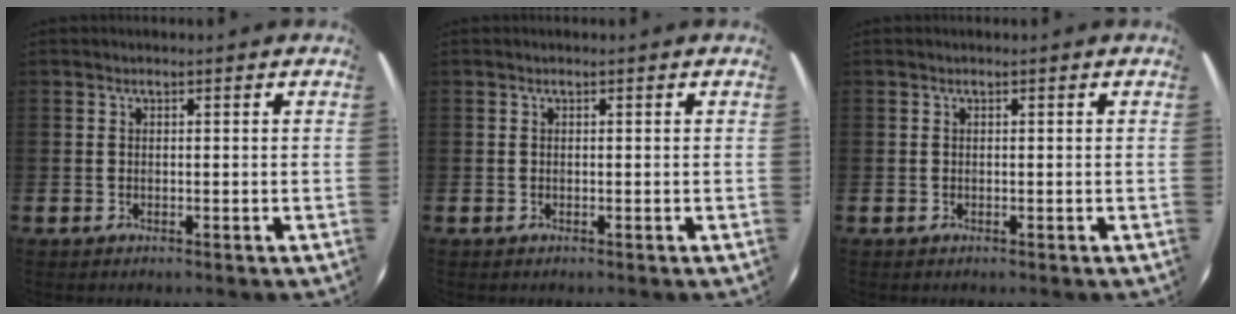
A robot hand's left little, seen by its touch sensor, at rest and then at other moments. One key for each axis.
{"total": 0.0}
{"total": 0.0}